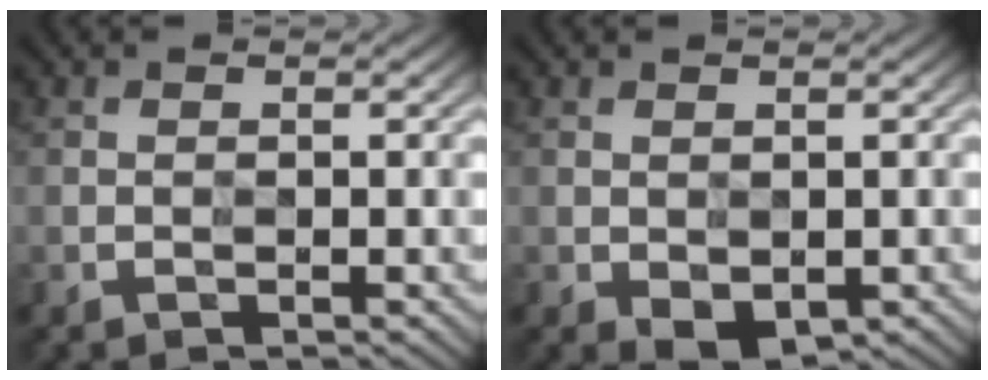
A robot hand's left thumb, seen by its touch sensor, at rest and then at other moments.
{"total": 2.3, "force": [-1.1, 1.4, 1.3], "torque": [-0.025, -0.005, -0.016]}